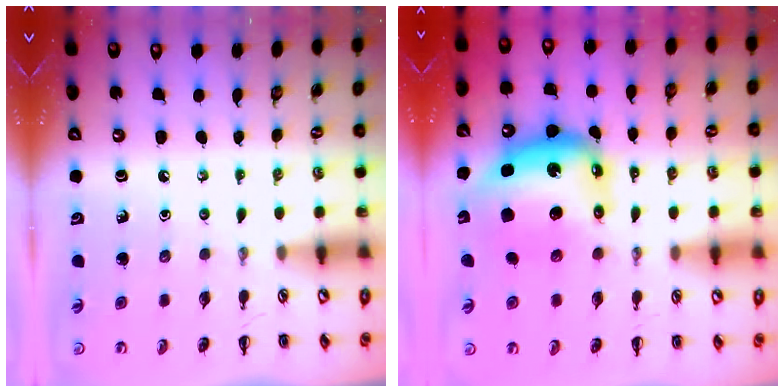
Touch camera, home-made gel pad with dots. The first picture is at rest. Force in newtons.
{"total": 9.5, "press": 9.0, "slide": 2.9}